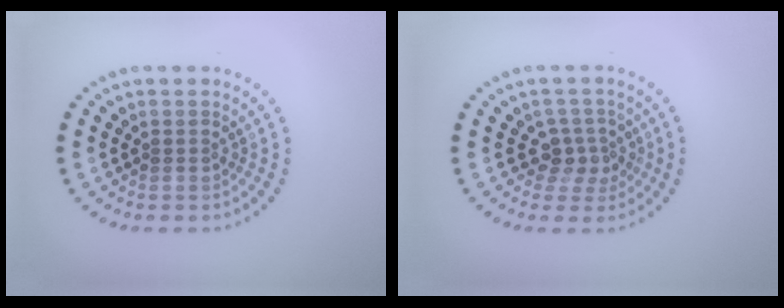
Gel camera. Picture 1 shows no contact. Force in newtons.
{"total": 2.5, "press": 2.0, "slide": 1.5}